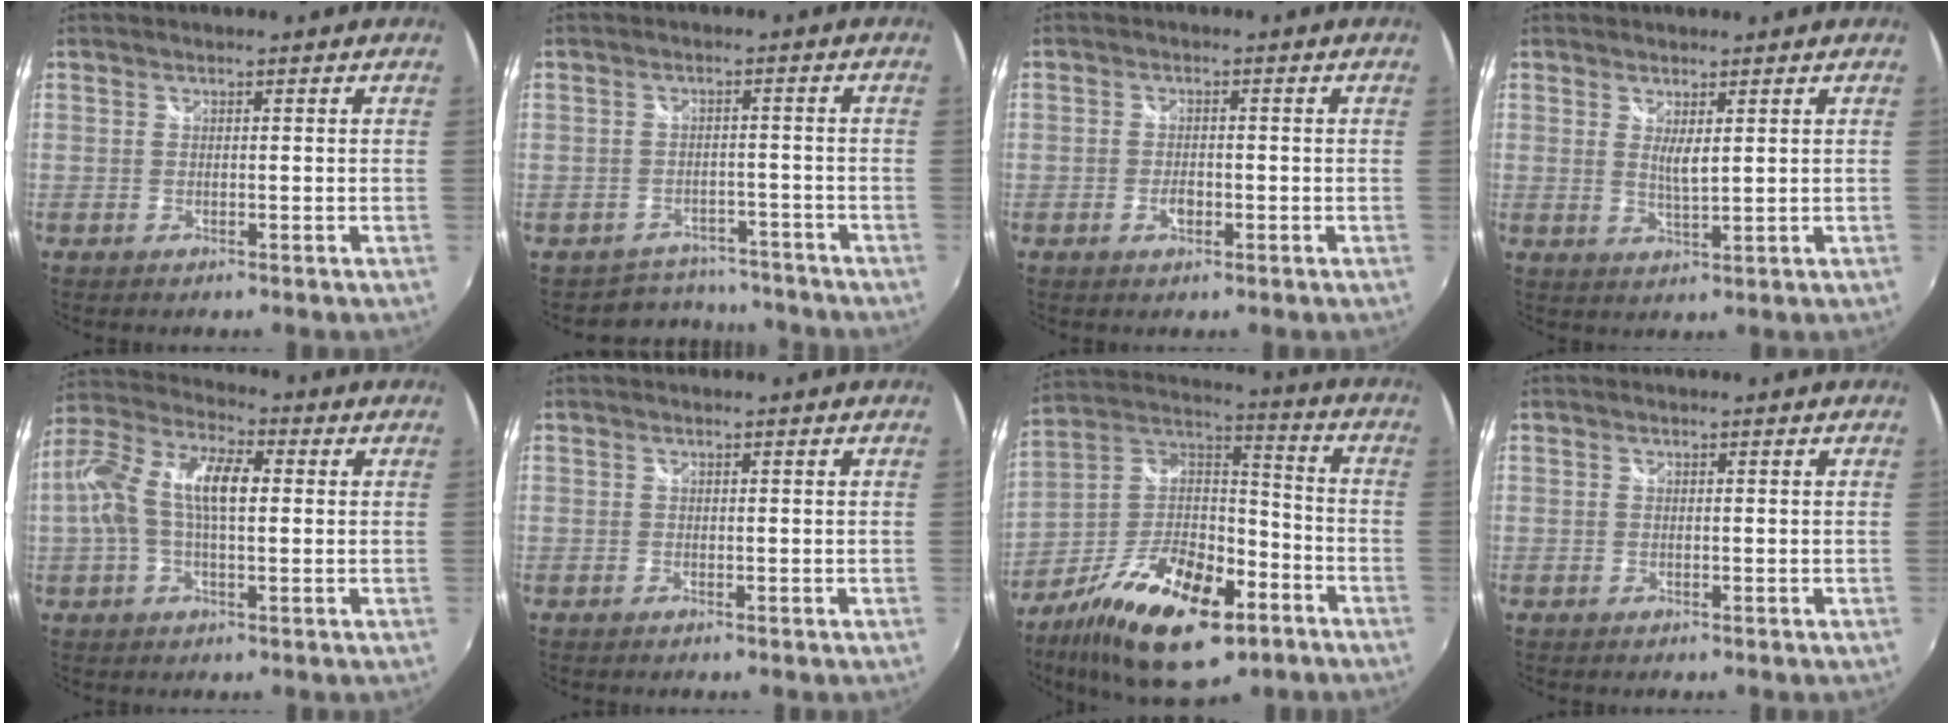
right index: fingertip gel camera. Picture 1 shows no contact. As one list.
[{"total": 7.2, "force": [-6.0, 3.9, -0.3], "torque": [-0.001, 0.029, -0.081]}, {"total": 2.4, "force": [-1.0, 1.4, 1.7], "torque": [-0.032, 0.002, -0.016]}, {"total": 2.9, "force": [1.1, 0.6, 2.6], "torque": [-0.046, -0.007, 0.018]}, {"total": 13.4, "force": [1.3, 5.5, 12.1], "torque": [-0.238, 0.025, 0.017]}, {"total": 0.0}, {"total": 24.5, "force": [-12.9, 11.2, 17.5], "torque": [-0.333, -0.012, -0.215]}, {"total": 0.0}]